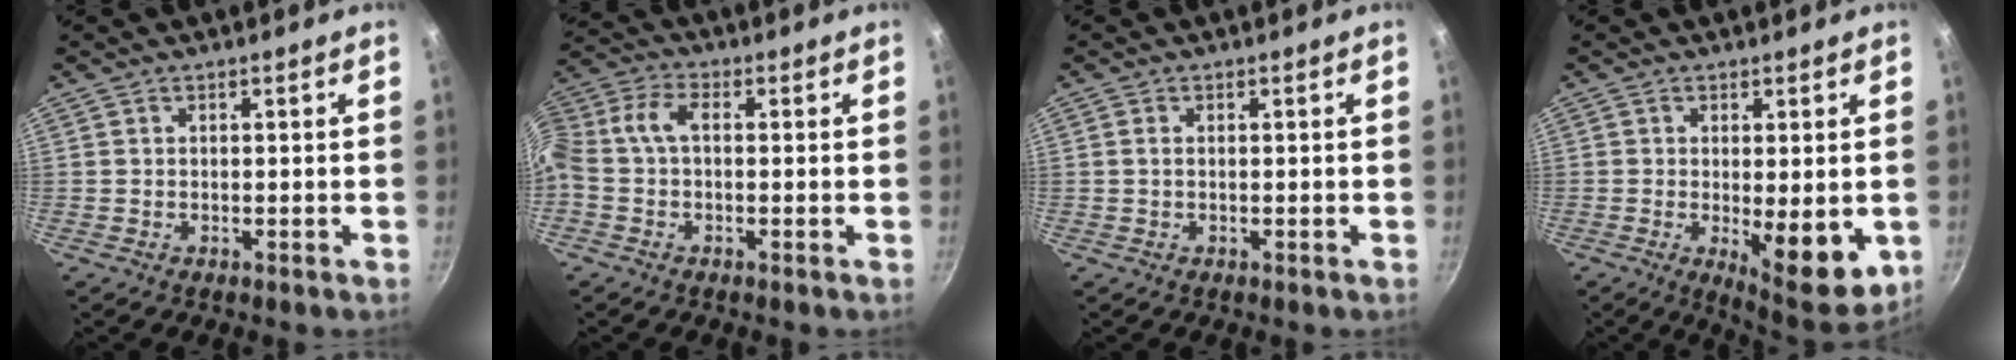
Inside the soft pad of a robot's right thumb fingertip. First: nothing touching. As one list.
[{"total": 8.8, "force": [-0.3, 5.6, 6.7], "torque": [-0.153, 0.037, -0.024]}, {"total": 0.9, "force": [0.1, 0.5, 0.7], "torque": [-0.015, 0.001, 0.002]}, {"total": 11.0, "force": [-1.6, 3.9, 10.2], "torque": [-0.121, -0.013, -0.008]}]